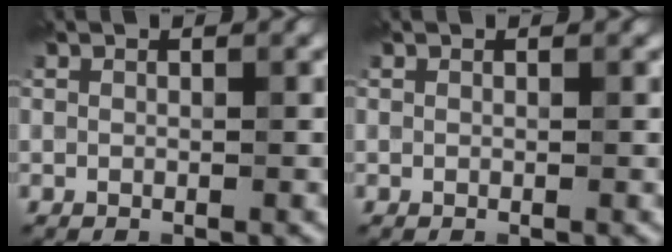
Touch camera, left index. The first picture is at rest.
{"total": 0.0}